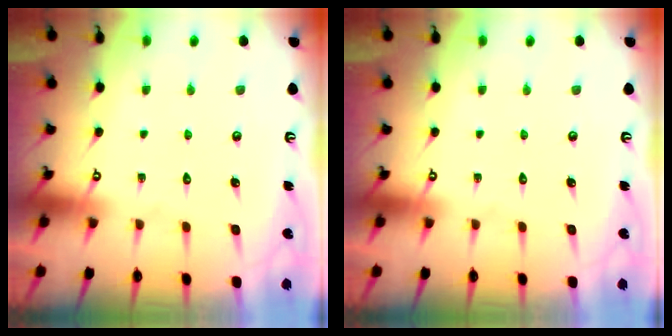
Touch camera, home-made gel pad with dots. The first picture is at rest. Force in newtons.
{"total": 0.0}